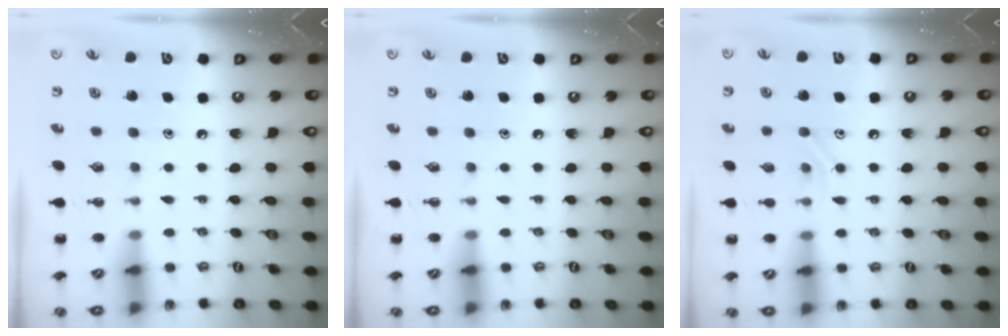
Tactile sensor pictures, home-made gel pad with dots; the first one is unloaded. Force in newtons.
{"total": 0.0}
{"total": 8.0, "press": 7.8, "slide": 1.5}